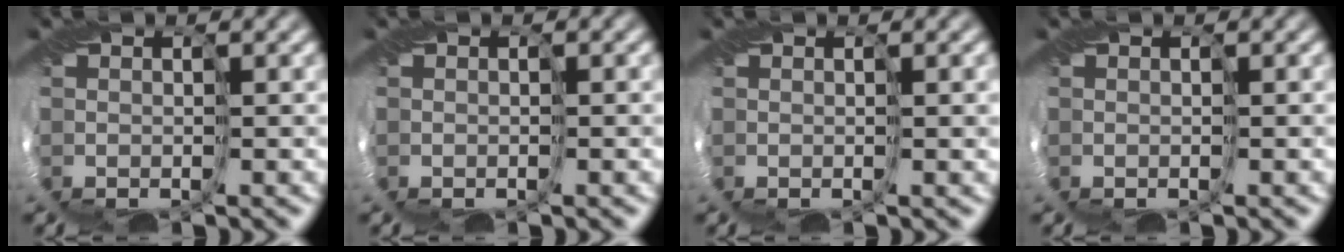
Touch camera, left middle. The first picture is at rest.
{"total": 0.0}
{"total": 0.9, "force": [0.3, -0.1, 0.9], "torque": [-0.009, 0.004, 0.004]}
{"total": 0.0}